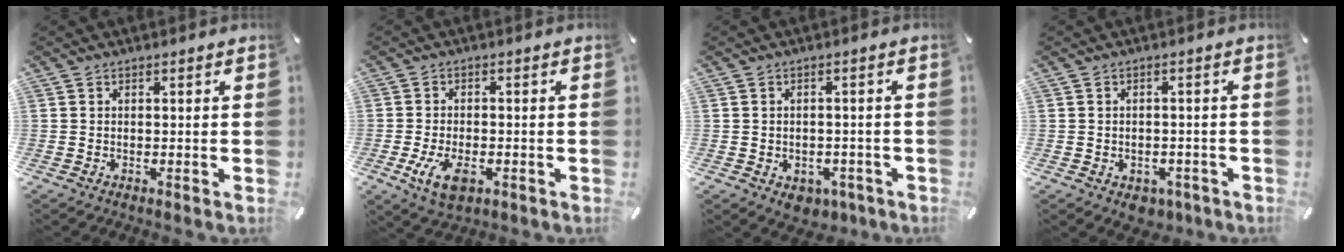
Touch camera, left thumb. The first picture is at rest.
{"total": 7.1, "force": [-2.5, 4.0, 5.3], "torque": [-0.114, -0.004, -0.048]}
{"total": 3.9, "force": [-2.0, 2.9, 1.7], "torque": [-0.026, 0.013, -0.032]}
{"total": 3.1, "force": [-1.7, 2.3, 1.2], "torque": [-0.019, 0.009, -0.031]}